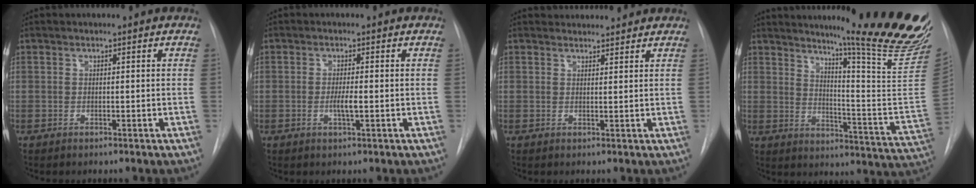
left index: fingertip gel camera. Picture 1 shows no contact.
{"total": 2.1, "force": [-0.3, 0.0, 2.1], "torque": [-0.039, -0.002, -0.006]}
{"total": 4.9, "force": [4.8, 1.0, 0.4], "torque": [-0.005, 0.022, 0.060]}
{"total": 23.6, "force": [19.6, -0.7, 13.1], "torque": [-0.180, -0.123, 0.245]}